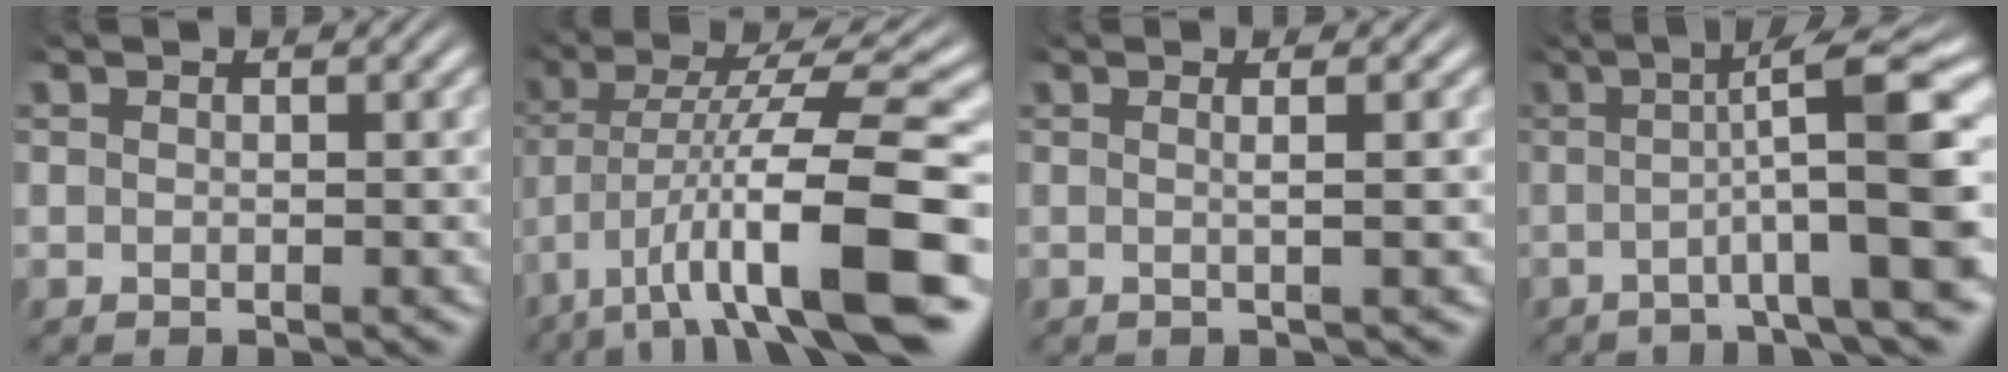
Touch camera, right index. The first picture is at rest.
{"total": 10.6, "force": [-3.2, 3.2, 9.6], "torque": [-0.150, -0.017, -0.031]}
{"total": 1.7, "force": [0.0, -0.6, 1.6], "torque": [-0.030, 0.000, -0.001]}
{"total": 10.2, "force": [0.7, 2.3, 9.9], "torque": [-0.142, 0.008, 0.009]}